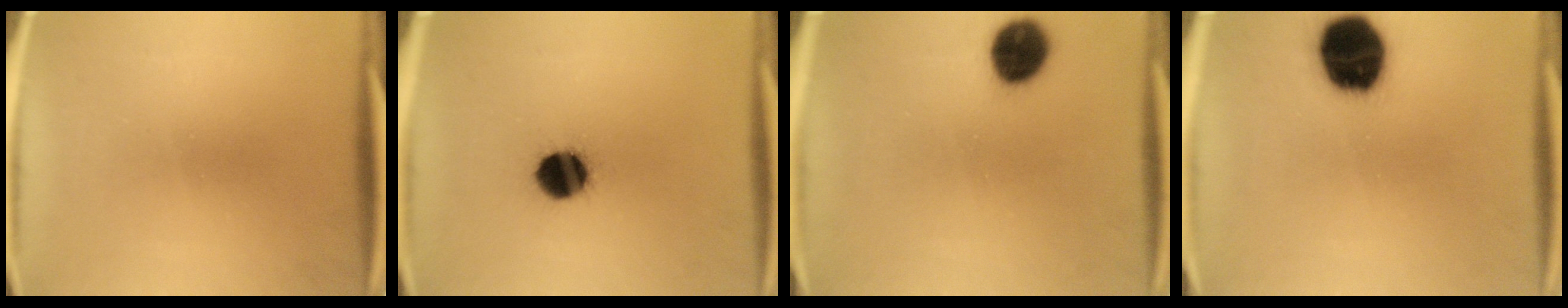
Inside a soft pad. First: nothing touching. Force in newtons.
{"total": 10.5}
{"total": 9.8}
{"total": 18.2}